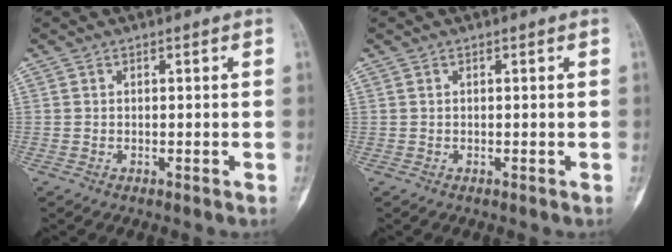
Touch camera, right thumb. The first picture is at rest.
{"total": 0.0}